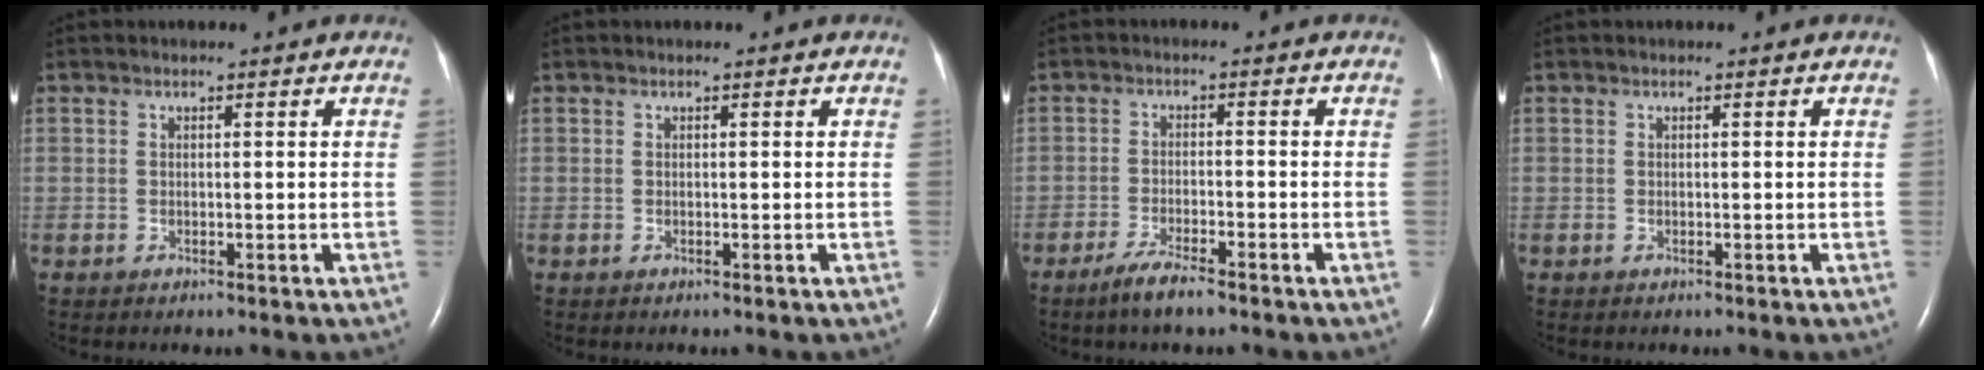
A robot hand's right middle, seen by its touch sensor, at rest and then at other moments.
{"total": 0.0}
{"total": 4.3, "force": [-3.3, 0.4, 2.8], "torque": [-0.064, -0.008, -0.062]}
{"total": 0.0}